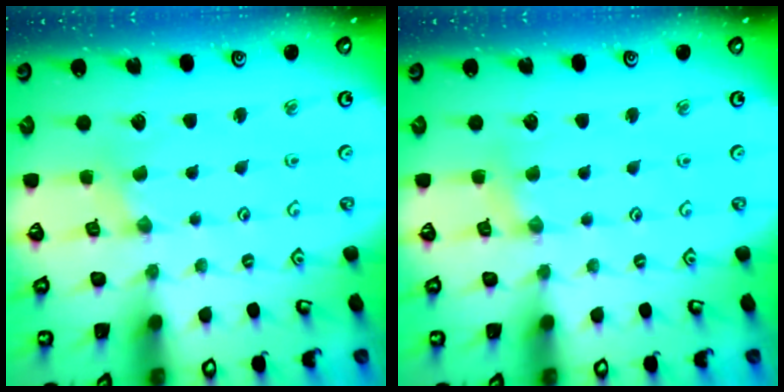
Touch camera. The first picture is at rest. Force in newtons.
{"total": 1.3, "press": 1.2, "slide": 0.2}